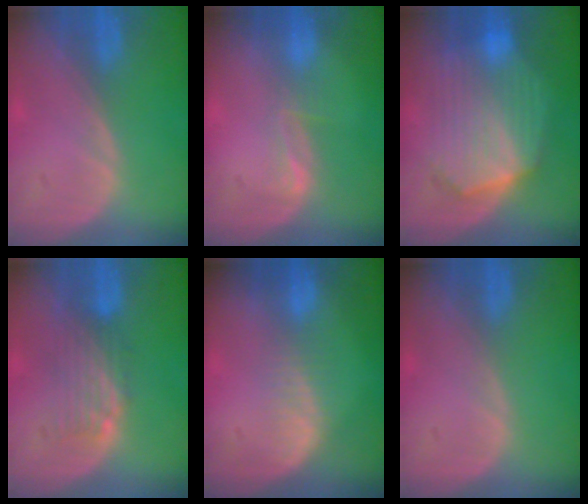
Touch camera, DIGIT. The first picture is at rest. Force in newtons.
{"total": 2.2, "press": 1.7, "slide": 1.4}
{"total": 10.8, "press": 10.8, "slide": 0.8}
{"total": 5.0, "press": 4.3, "slide": 2.6}
{"total": 3.1, "press": 2.6, "slide": 1.7}
{"total": 0.0}